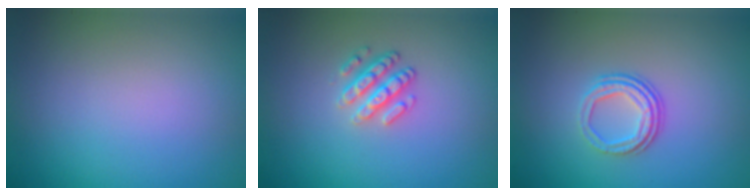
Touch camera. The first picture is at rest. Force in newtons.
{"total": 2.5, "press": 2.3, "slide": 0.9}
{"total": 3.1, "press": 2.3, "slide": 2.1}